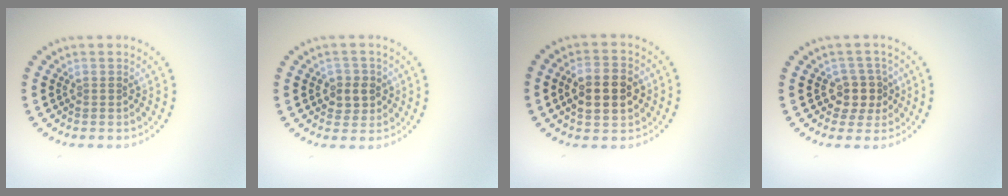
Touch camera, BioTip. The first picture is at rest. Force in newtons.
{"total": 2.3, "press": 2.2, "slide": 0.7}
{"total": 5.0, "press": 5.0, "slide": 0.3}
{"total": 2.6, "press": 2.2, "slide": 1.4}